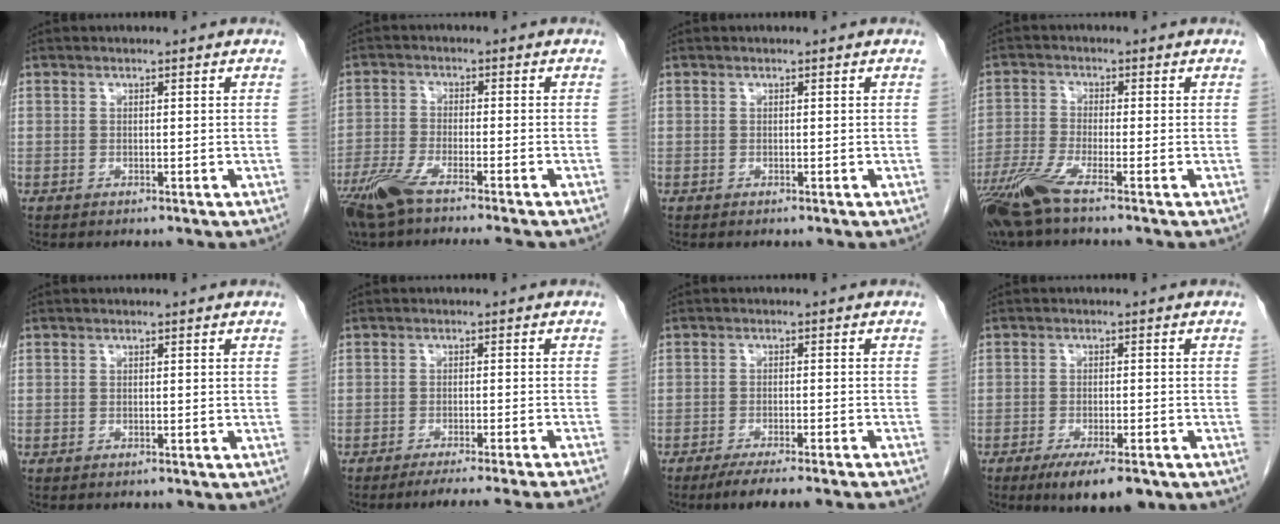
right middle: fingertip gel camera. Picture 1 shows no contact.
{"total": 9.4, "force": [-7.3, 0.5, 5.9], "torque": [-0.105, -0.020, -0.124]}
{"total": 0.0}
{"total": 6.4, "force": [-4.5, -0.1, 4.6], "torque": [-0.100, -0.020, -0.094]}
{"total": 0.0}
{"total": 13.0, "force": [-11.8, -1.7, 5.3], "torque": [-0.052, -0.032, -0.154]}
{"total": 9.7, "force": [-8.4, -0.1, 4.8], "torque": [-0.050, -0.020, -0.122]}
{"total": 7.6, "force": [-5.2, 1.9, 5.2], "torque": [-0.076, -0.012, -0.076]}